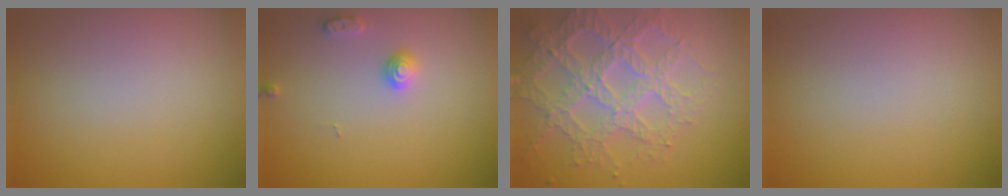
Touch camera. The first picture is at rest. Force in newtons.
{"total": 1.7, "press": 1.7, "slide": 0.3}
{"total": 7.2, "press": 5.1, "slide": 5.1}
{"total": 0.0}